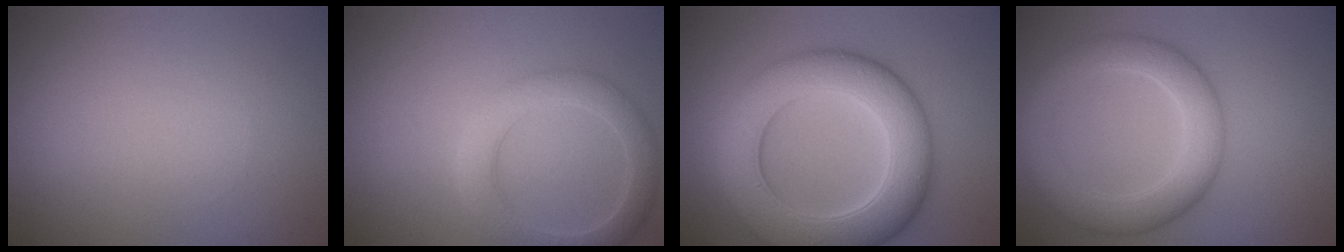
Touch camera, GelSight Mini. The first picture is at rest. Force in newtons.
{"total": 3.7, "press": 3.6, "slide": 0.3}
{"total": 9.7, "press": 9.7, "slide": 0.1}
{"total": 5.2, "press": 5.2, "slide": 0.2}